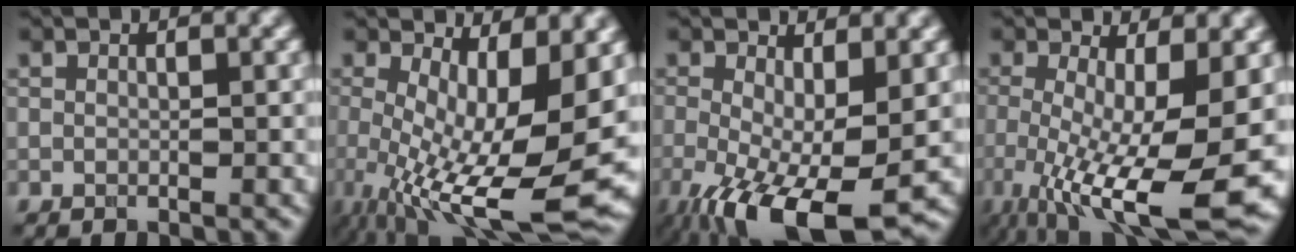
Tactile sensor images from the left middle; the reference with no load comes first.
{"total": 13.1, "force": [-1.8, 4.6, 12.1], "torque": [-0.197, -0.029, -0.013]}
{"total": 10.4, "force": [-3.6, 4.0, 8.8], "torque": [-0.171, -0.030, -0.052]}
{"total": 13.1, "force": [-3.7, 3.8, 12.0], "torque": [-0.194, -0.029, -0.052]}